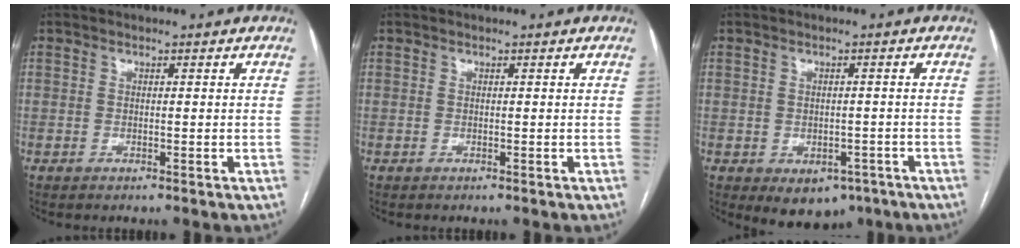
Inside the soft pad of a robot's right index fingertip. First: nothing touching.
{"total": 0.0}
{"total": 5.9, "force": [-3.2, 4.2, 2.7], "torque": [-0.023, 0.003, -0.031]}